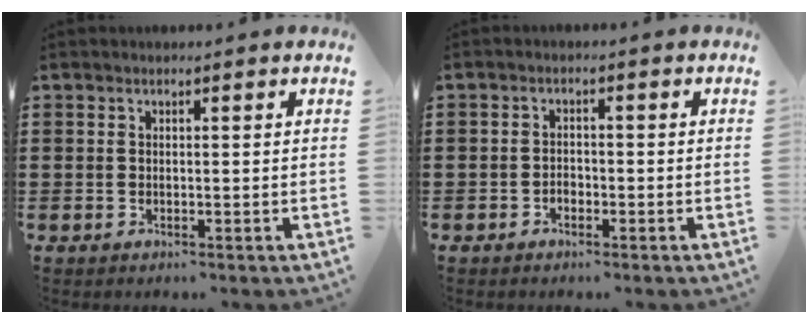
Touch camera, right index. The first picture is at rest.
{"total": 1.4, "force": [-0.9, 0.9, 0.7], "torque": [-0.015, 0.000, -0.018]}